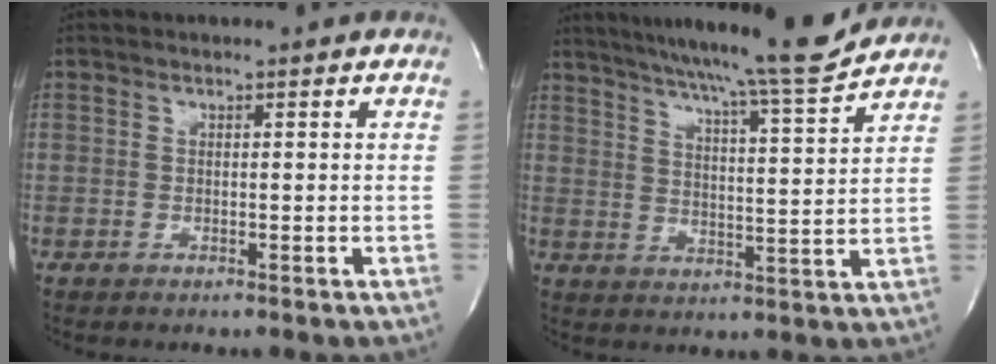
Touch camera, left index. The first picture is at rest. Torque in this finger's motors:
{"motor_torque": [0.66, -0.59, 0.12, 0.01]}